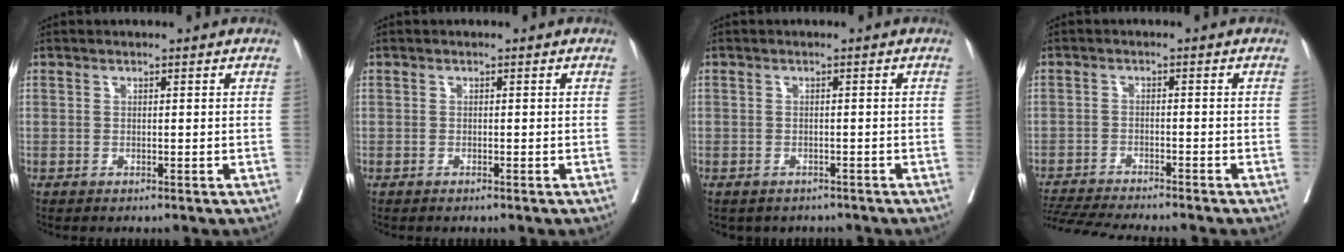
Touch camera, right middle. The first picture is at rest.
{"total": 0.6, "force": [-0.4, 0.0, 0.4], "torque": [-0.012, -0.002, -0.006]}
{"total": 4.2, "force": [-3.6, 2.2, 0.6], "torque": [0.000, 0.008, -0.043]}
{"total": 12.4, "force": [-11.4, 0.5, 4.9], "torque": [-0.074, -0.014, -0.172]}